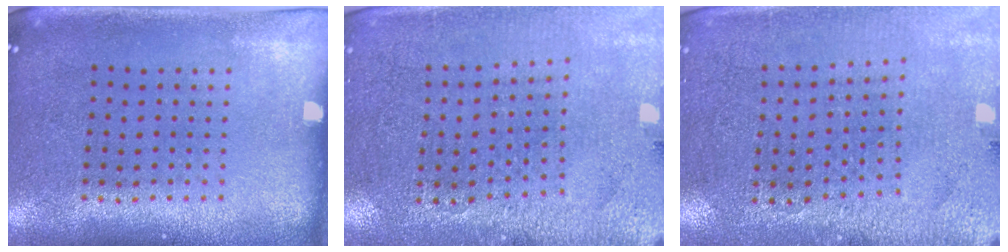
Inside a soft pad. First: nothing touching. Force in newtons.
{"total": 2.9, "press": 2.8, "slide": 0.4}
{"total": 2.9, "press": 2.8, "slide": 0.4}